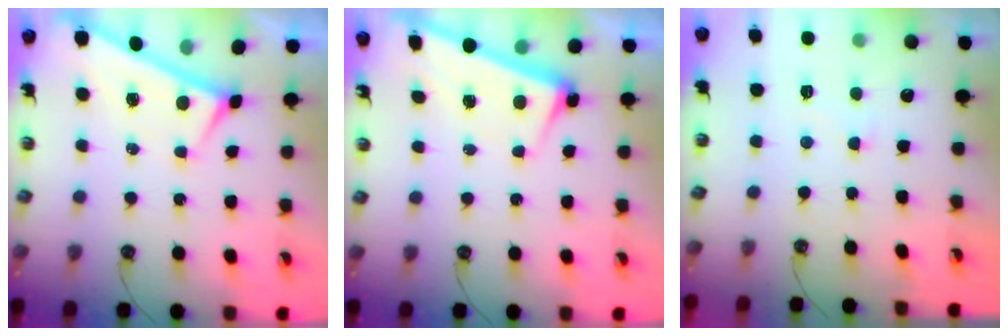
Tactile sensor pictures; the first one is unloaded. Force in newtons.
{"total": 2.6, "press": 2.6, "slide": 0.6}
{"total": 5.3, "press": 5.3, "slide": 0.4}